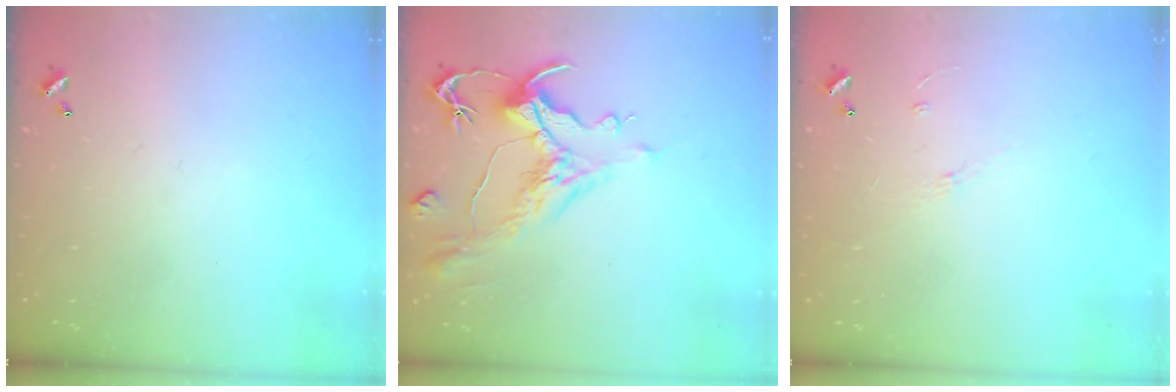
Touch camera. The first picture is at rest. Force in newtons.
{"total": 1.6, "press": 0.7, "slide": 1.4}
{"total": 5.5, "press": 5.5, "slide": 0.5}